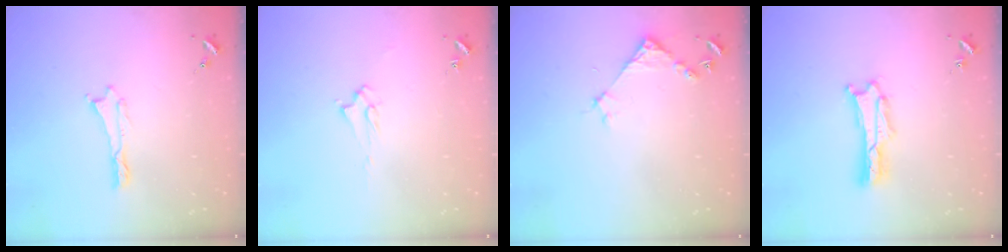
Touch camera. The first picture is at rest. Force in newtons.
{"total": 1.9, "press": 1.9, "slide": 0.3}
{"total": 3.9, "press": 3.8, "slide": 0.3}
{"total": 1.4, "press": 1.3, "slide": 0.2}